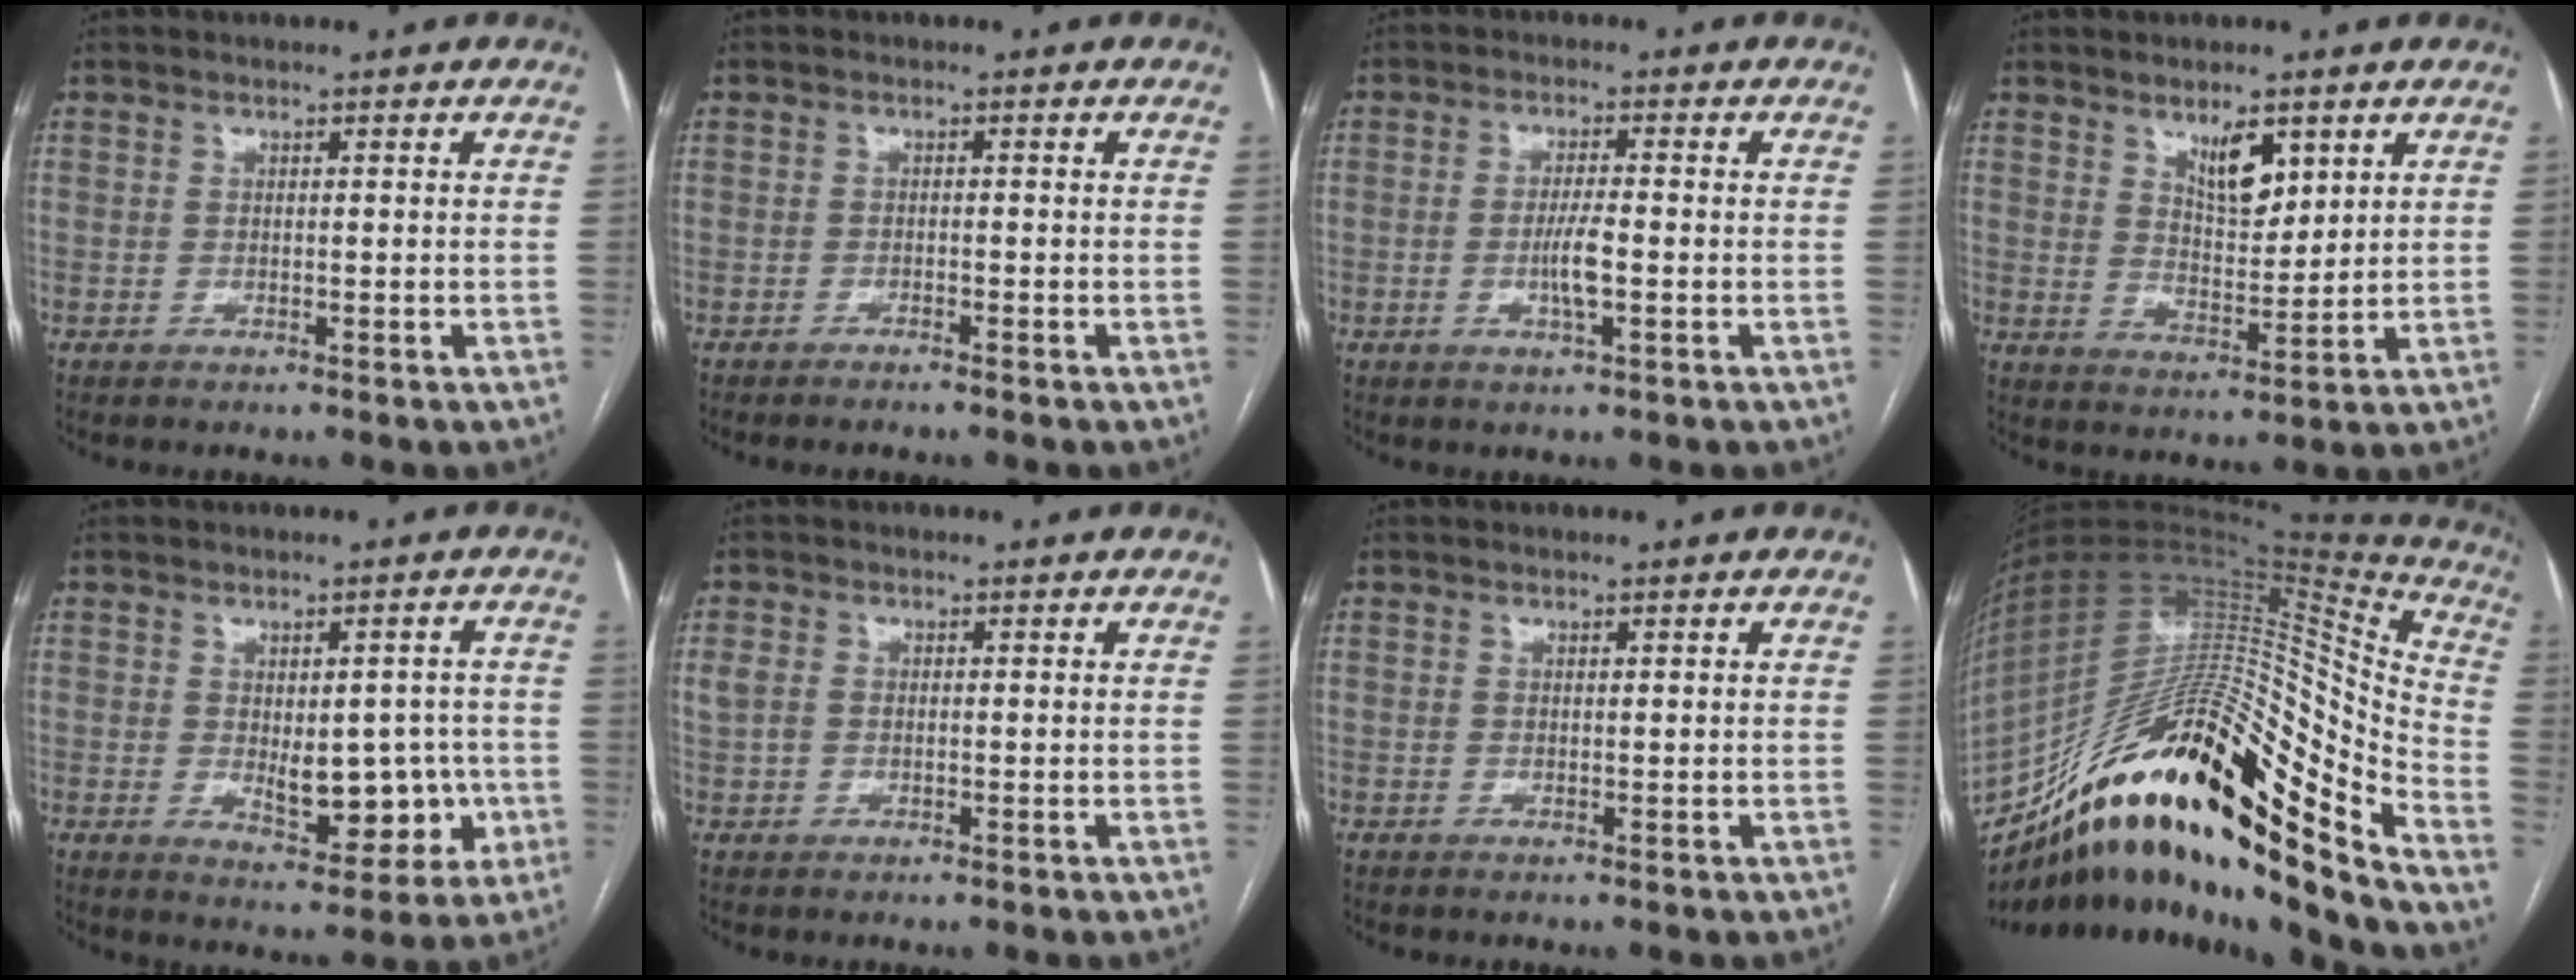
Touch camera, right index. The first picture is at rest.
{"total": 1.6, "force": [-1.5, -0.2, 0.6], "torque": [-0.008, 0.000, -0.021]}
{"total": 4.2, "force": [-1.0, 0.5, 4.0], "torque": [-0.081, -0.004, -0.017]}
{"total": 6.1, "force": [3.5, 2.3, 4.3], "torque": [-0.076, -0.007, 0.066]}
{"total": 8.8, "force": [-1.2, 4.8, 7.3], "torque": [-0.082, 0.011, 0.001]}
{"total": 2.6, "force": [-0.1, 2.0, 1.6], "torque": [-0.051, 0.014, 0.003]}
{"total": 0.0}
{"total": 32.3, "force": [-19.7, 5.3, 25.0], "torque": [-0.403, -0.003, -0.338]}